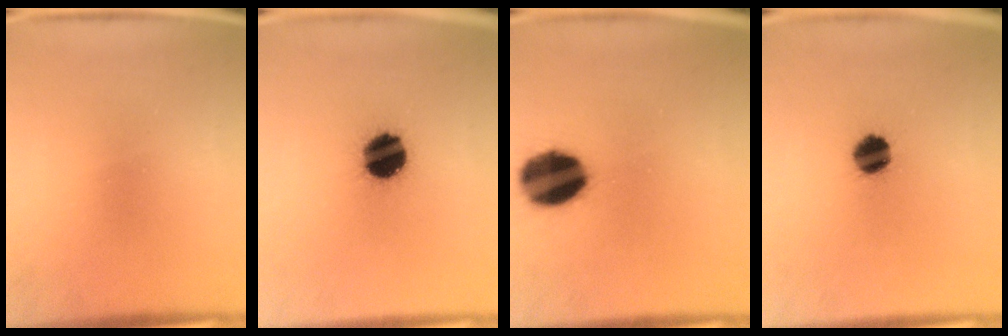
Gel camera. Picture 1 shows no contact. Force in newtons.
{"total": 13.4}
{"total": 16.2}
{"total": 7.0}